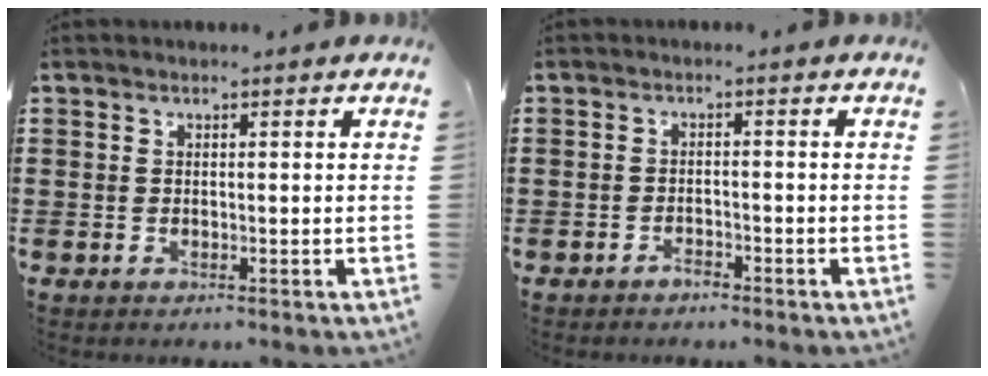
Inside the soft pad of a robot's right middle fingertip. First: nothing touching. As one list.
[{"total": 1.6, "force": [-1.5, 0.4, 0.5], "torque": [-0.015, -0.002, -0.029]}]